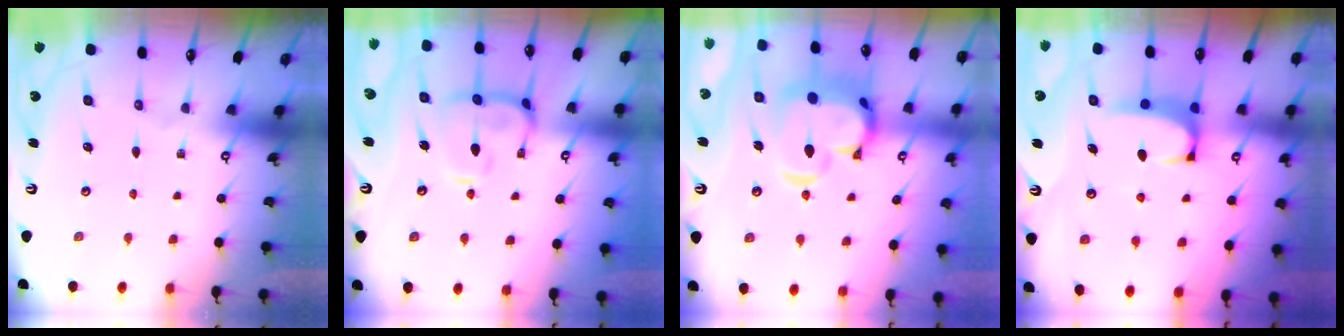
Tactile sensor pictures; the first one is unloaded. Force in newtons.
{"total": 6.5, "press": 6.4, "slide": 1.2}
{"total": 11.0, "press": 10.9, "slide": 1.3}
{"total": 2.0, "press": 2.0, "slide": 0.3}